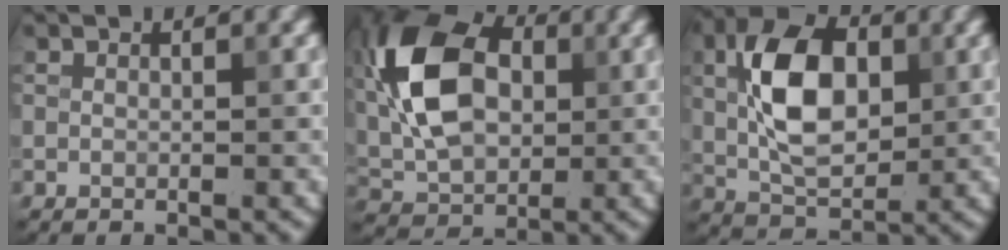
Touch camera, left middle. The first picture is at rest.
{"total": 11.1, "force": [1.8, 7.1, 8.3], "torque": [-0.180, 0.018, 0.021]}
{"total": 8.7, "force": [1.1, 5.0, 7.1], "torque": [-0.132, 0.011, 0.014]}